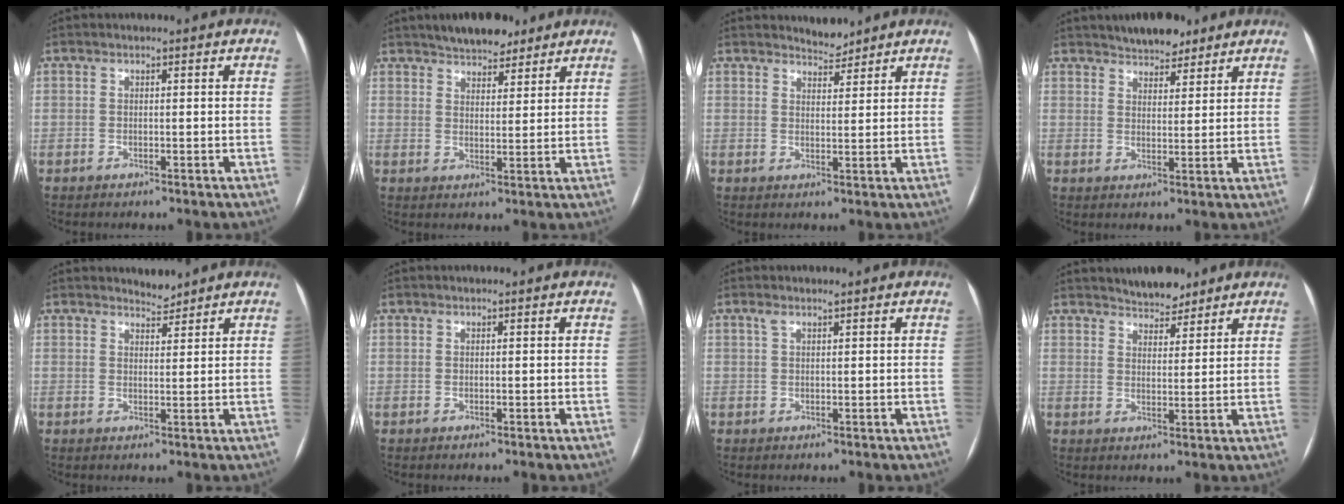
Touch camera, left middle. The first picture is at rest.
{"total": 7.4, "force": [6.0, 2.8, 3.2], "torque": [-0.043, 0.012, 0.098]}
{"total": 2.7, "force": [2.6, 0.5, 0.0], "torque": [0.001, -0.005, 0.044]}
{"total": 6.3, "force": [5.3, 2.5, 2.5], "torque": [-0.034, 0.009, 0.086]}
{"total": 2.0, "force": [2.0, 0.2, -0.2], "torque": [0.000, -0.006, 0.033]}
{"total": 0.0}
{"total": 1.0, "force": [0.8, 0.1, 0.7], "torque": [-0.021, 0.011, 0.019]}
{"total": 5.1, "force": [4.6, 1.7, 1.5], "torque": [-0.025, 0.003, 0.075]}